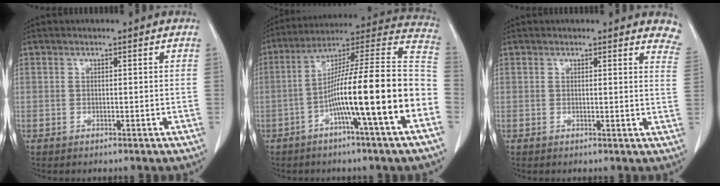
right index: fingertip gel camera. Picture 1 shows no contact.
{"total": 20.1, "force": [-6.1, -0.6, 19.1], "torque": [-0.261, 0.020, -0.106]}
{"total": 6.5, "force": [6.2, 1.7, 1.2], "torque": [0.016, -0.020, 0.031]}